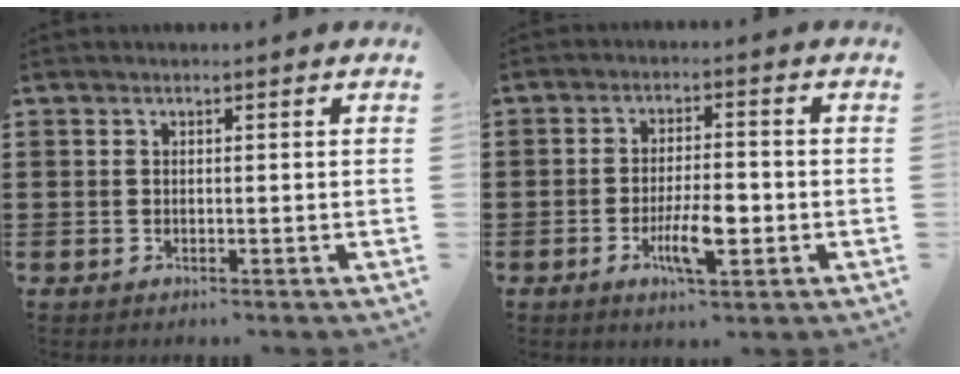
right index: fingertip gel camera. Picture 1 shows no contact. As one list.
[{"total": 6.7, "force": [-2.2, 2.0, 6.0], "torque": [-0.117, -0.005, -0.039]}]